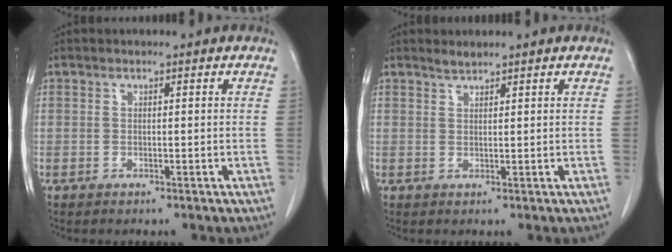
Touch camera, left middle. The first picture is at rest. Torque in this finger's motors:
{"motor_torque": [0.28, -0.19, -0.07, 0.01]}